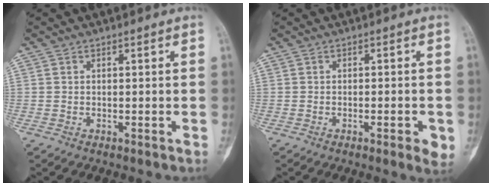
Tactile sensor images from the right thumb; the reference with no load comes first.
{"total": 3.7, "force": [-1.3, 1.0, 3.4], "torque": [-0.043, -0.002, -0.014]}